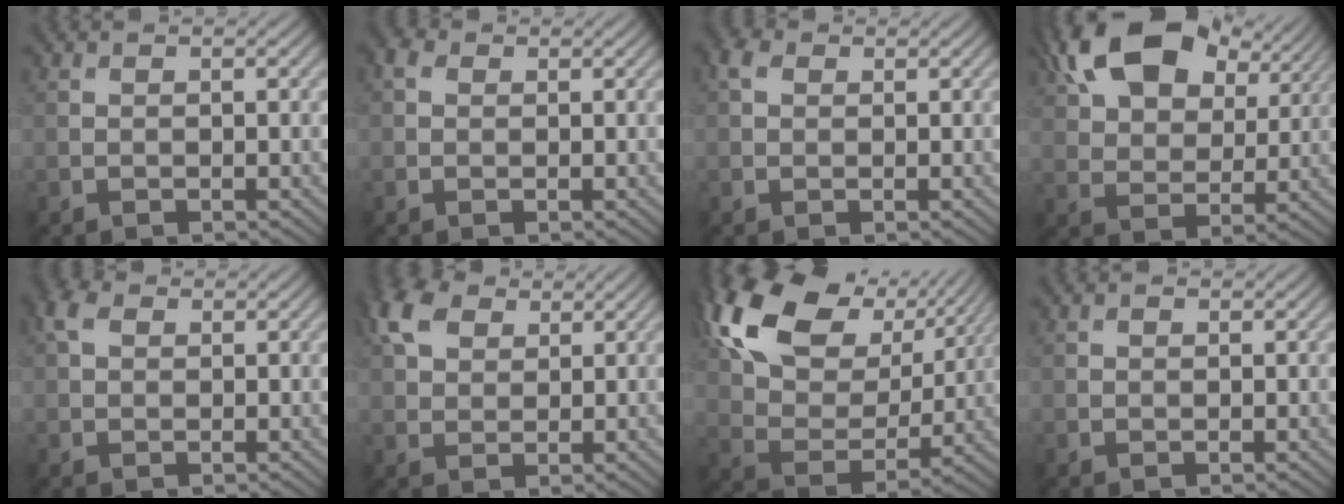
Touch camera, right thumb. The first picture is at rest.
{"total": 1.6, "force": [0.4, 1.5, 0.7], "torque": [-0.012, 0.000, 0.003]}
{"total": 2.2, "force": [0.8, 1.8, 1.1], "torque": [-0.018, 0.001, 0.010]}
{"total": 17.0, "force": [9.8, 9.0, 10.6], "torque": [-0.215, 0.029, 0.161]}
{"total": 3.0, "force": [1.1, 2.2, 1.7], "torque": [-0.036, 0.003, 0.016]}
{"total": 6.3, "force": [3.6, 4.2, 3.1], "torque": [-0.079, 0.013, 0.071]}
{"total": 16.3, "force": [8.4, 9.8, 9.9], "torque": [-0.215, 0.015, 0.154]}
{"total": 0.7, "force": [0.6, 0.3, 0.2], "torque": [-0.004, 0.000, 0.012]}